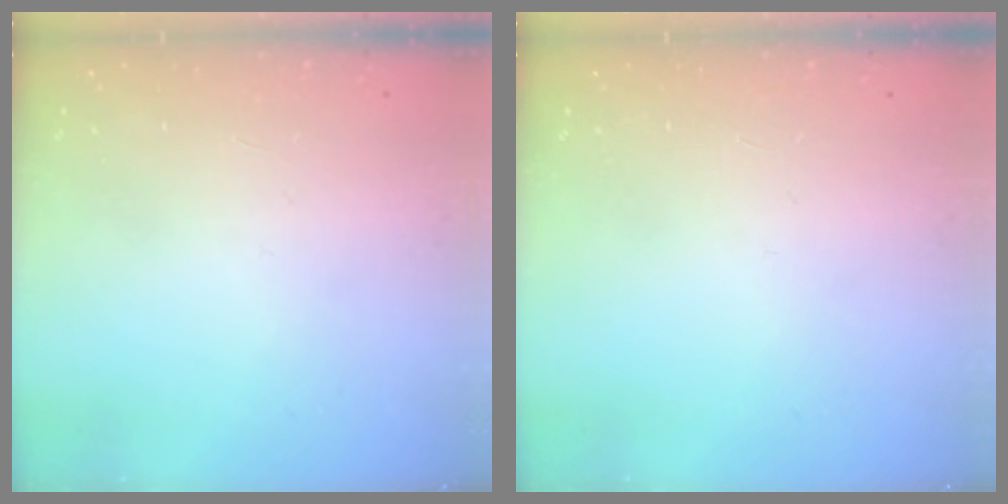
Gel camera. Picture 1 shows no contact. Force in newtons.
{"total": 0.0}